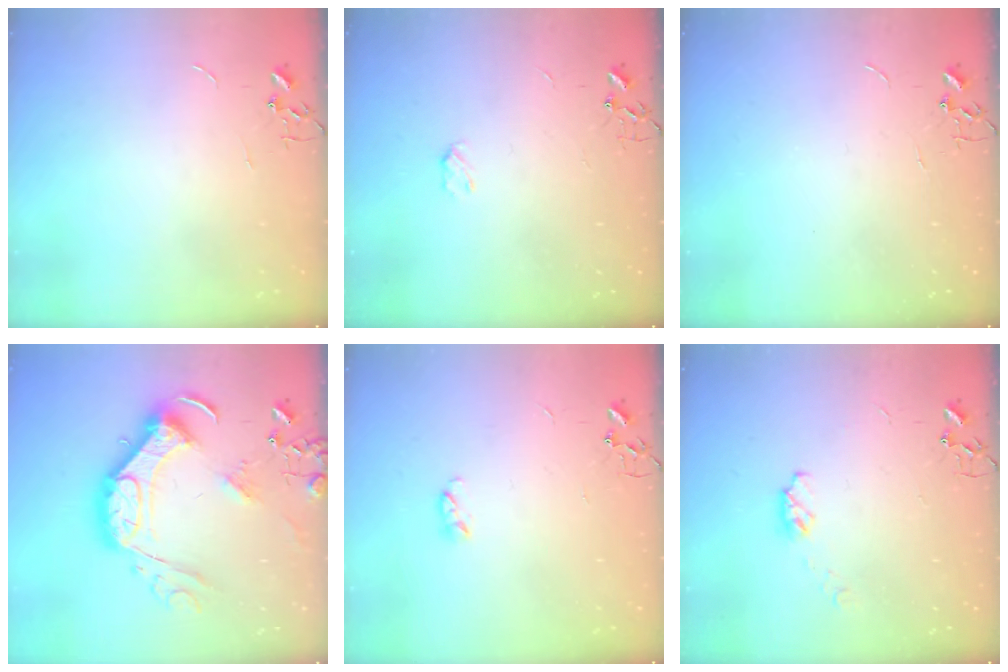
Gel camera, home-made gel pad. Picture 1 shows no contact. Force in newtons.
{"total": 3.1, "press": 3.1, "slide": 0.5}
{"total": 0.0}
{"total": 20.4, "press": 20.4, "slide": 1.2}
{"total": 3.6, "press": 3.6, "slide": 0.5}
{"total": 4.9, "press": 4.9, "slide": 0.4}